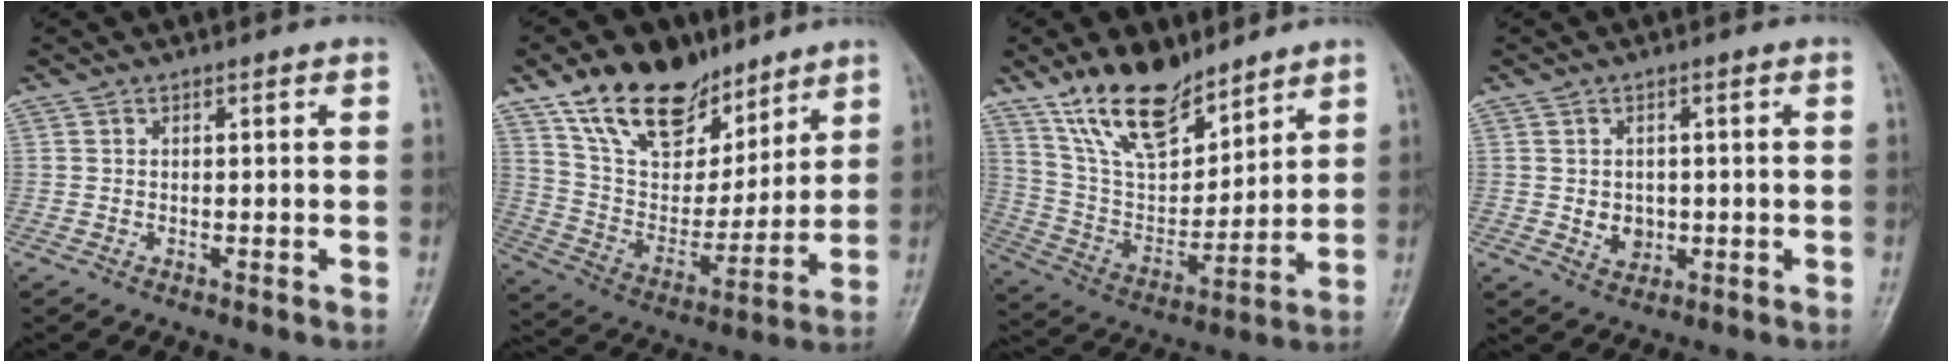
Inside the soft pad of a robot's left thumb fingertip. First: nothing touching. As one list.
[{"total": 20.2, "force": [13.5, 11.4, 9.9], "torque": [-0.118, -0.055, 0.243]}, {"total": 16.6, "force": [12.1, 7.2, 8.8], "torque": [-0.117, -0.066, 0.233]}, {"total": 3.5, "force": [-0.2, 3.0, 1.8], "torque": [-0.014, 0.000, 0.007]}]